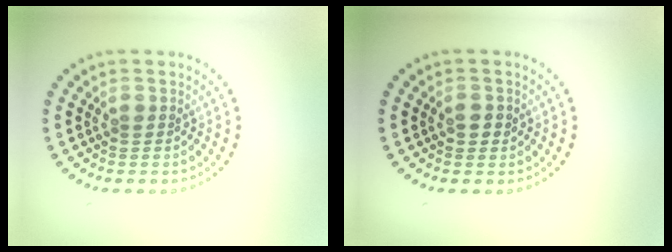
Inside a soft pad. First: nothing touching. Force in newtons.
{"total": 1.1, "press": 1.0, "slide": 0.2}